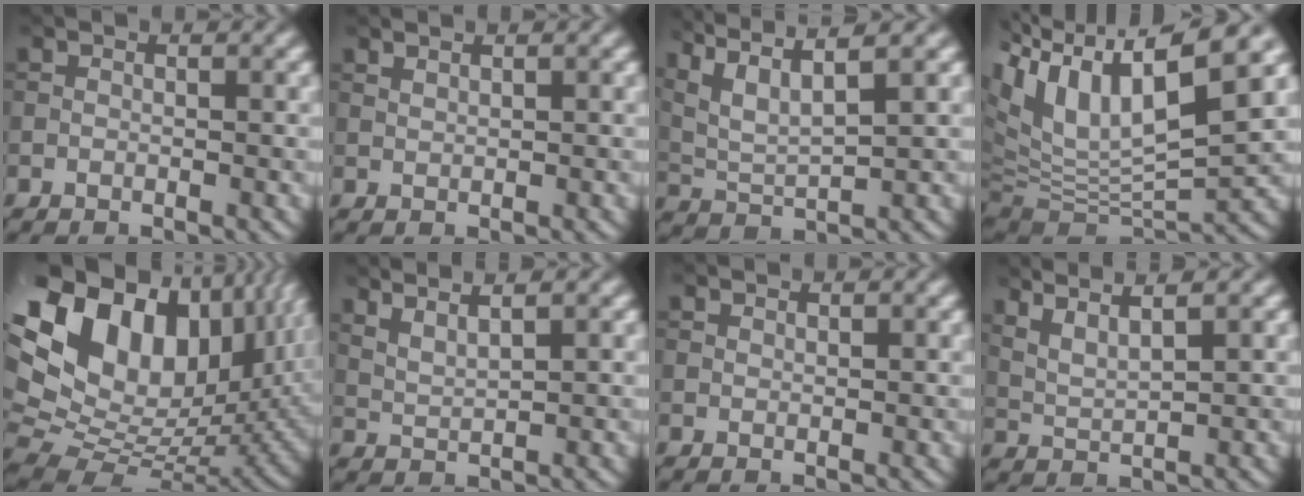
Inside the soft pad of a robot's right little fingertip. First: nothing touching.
{"total": 0.7, "force": [0.6, 0.1, 0.2], "torque": [-0.005, 0.000, 0.014]}
{"total": 8.3, "force": [5.7, 2.2, 5.6], "torque": [-0.124, 0.033, 0.082]}
{"total": 12.7, "force": [4.5, 4.3, 11.1], "torque": [-0.209, 0.008, 0.080]}
{"total": 21.8, "force": [8.7, 13.8, 14.5], "torque": [-0.294, 0.055, 0.171]}
{"total": 3.7, "force": [2.9, 0.8, 2.1], "torque": [-0.028, 0.010, 0.044]}
{"total": 0.6, "force": [0.6, 0.3, 0.1], "torque": [0.000, 0.000, 0.013]}
{"total": 4.7, "force": [3.5, 1.1, 2.9], "torque": [-0.047, 0.017, 0.050]}